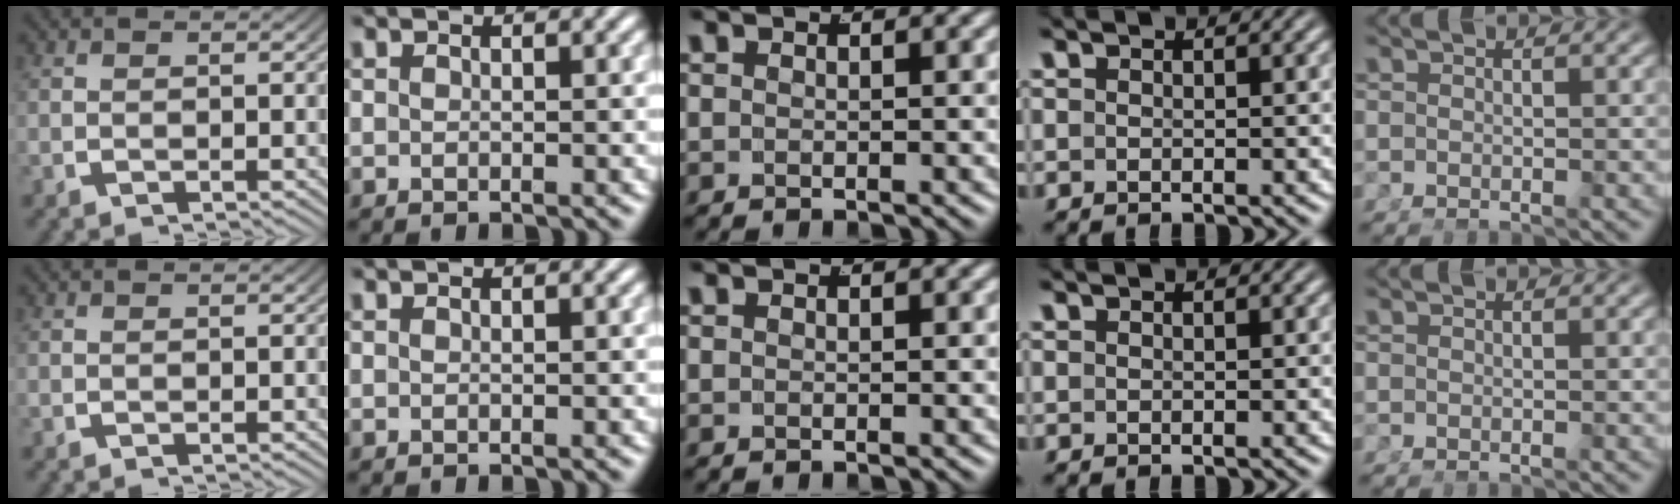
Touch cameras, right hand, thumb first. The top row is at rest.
{}